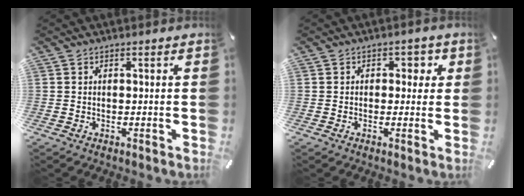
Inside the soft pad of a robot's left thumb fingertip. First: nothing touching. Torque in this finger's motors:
{"motor_torque": [0.18, -0.10, 0.20, 0.11, 0.01]}